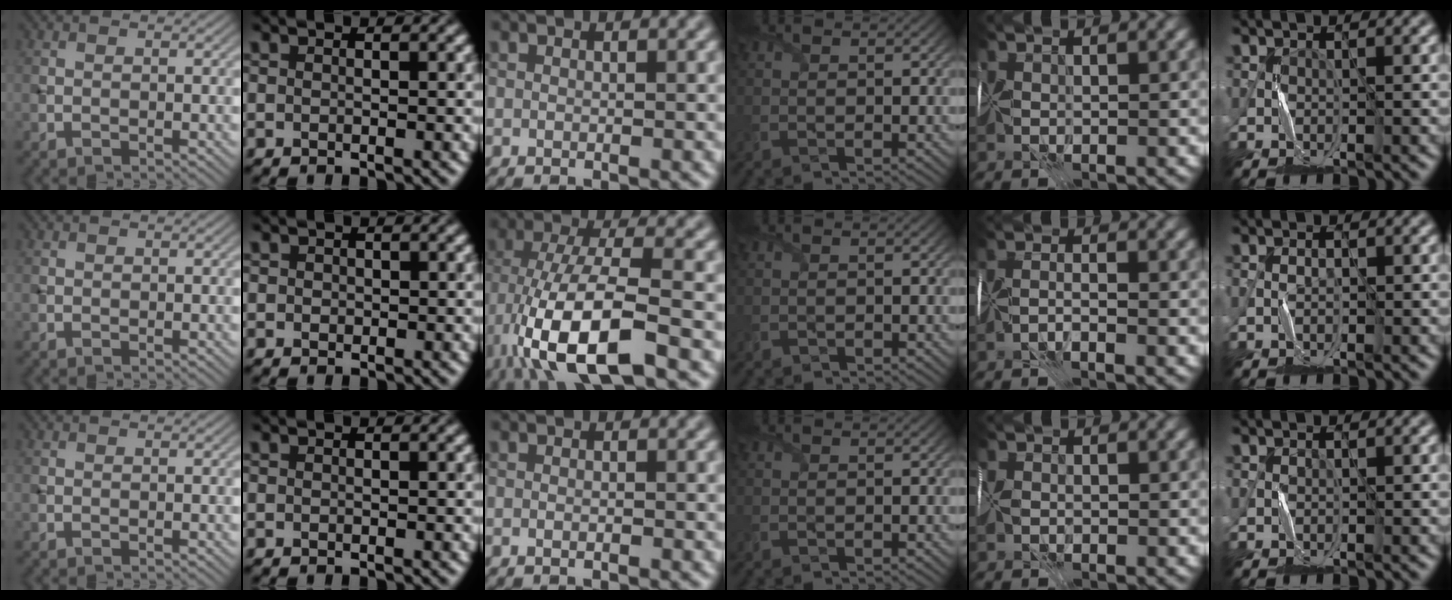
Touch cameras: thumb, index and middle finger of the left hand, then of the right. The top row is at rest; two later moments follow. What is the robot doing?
{"motion": "fold", "object": "map"}